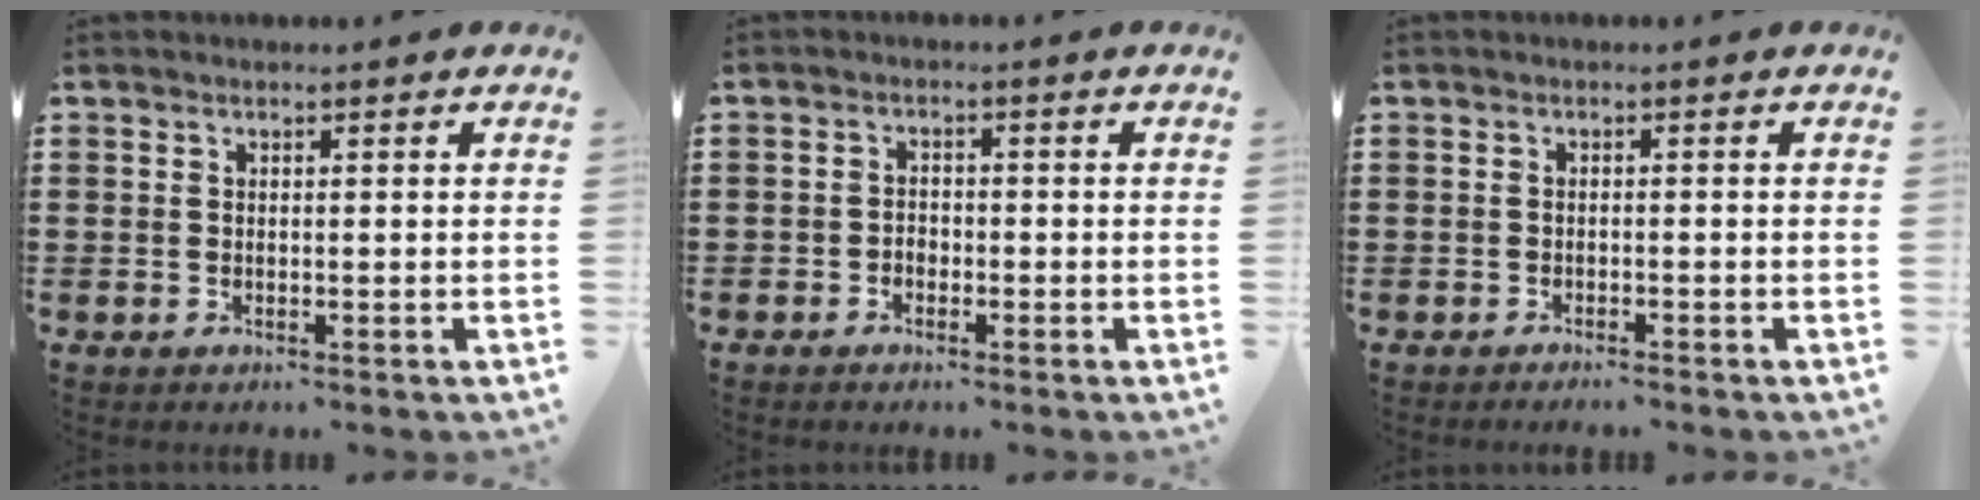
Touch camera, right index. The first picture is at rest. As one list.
[{"total": 1.5, "force": [-1.0, 0.9, 0.5], "torque": [-0.014, 0.002, -0.021]}, {"total": 0.9, "force": [-0.9, -0.1, 0.1], "torque": [-0.006, -0.002, -0.018]}]